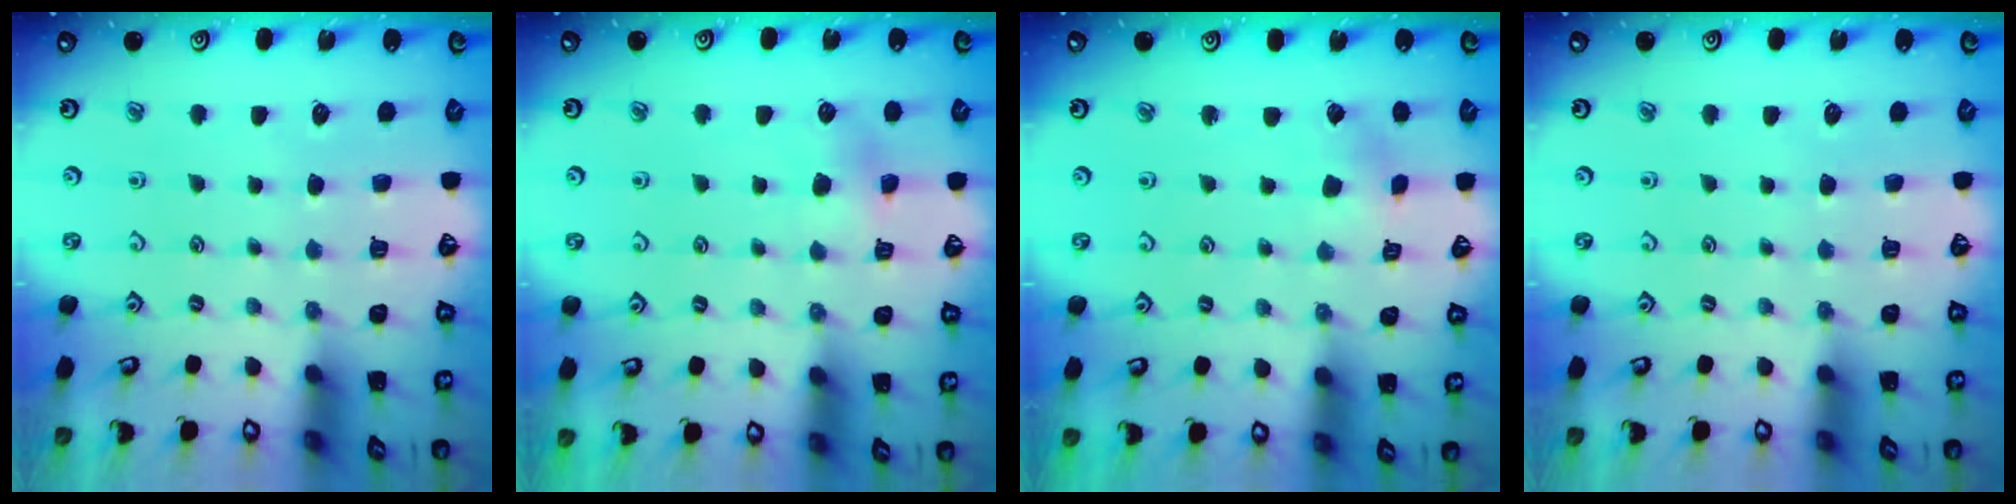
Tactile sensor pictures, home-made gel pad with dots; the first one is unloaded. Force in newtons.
{"total": 4.2, "press": 4.2, "slide": 0.3}
{"total": 1.8, "press": 1.8, "slide": 0.2}
{"total": 0.0}